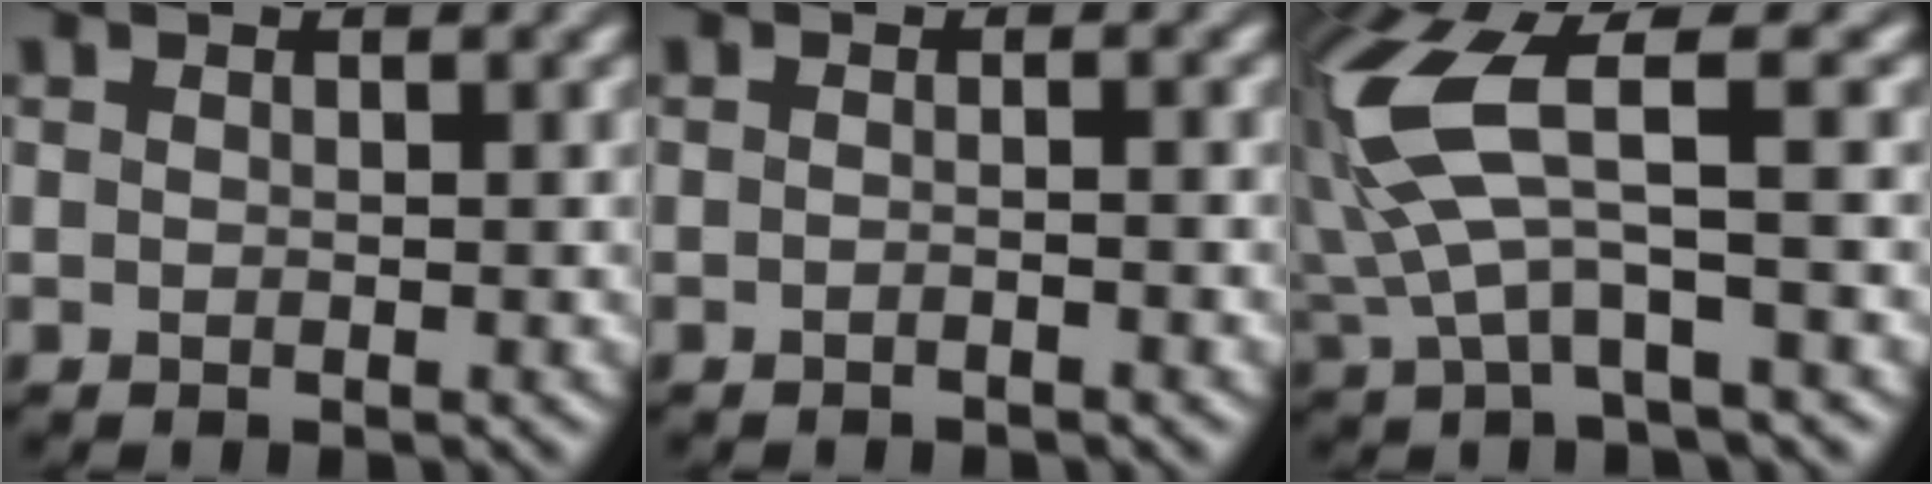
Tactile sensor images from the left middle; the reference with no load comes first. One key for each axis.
{"total": 0.9, "fx": -0.8, "fy": 0.1, "fz": 0.3, "tx": 0.000, "ty": -0.003, "tz": -0.021}
{"total": 7.8, "fx": 1.4, "fy": 2.8, "fz": 7.2, "tx": -0.170, "ty": 0.012, "tz": 0.025}